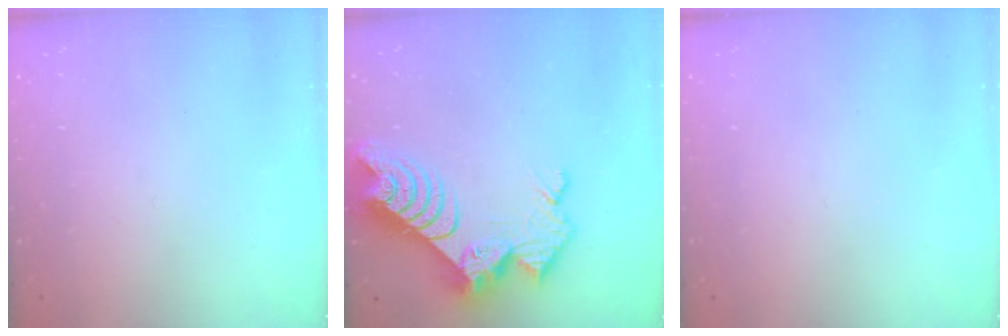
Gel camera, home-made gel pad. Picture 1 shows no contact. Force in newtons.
{"total": 12.1, "press": 12.0, "slide": 0.9}
{"total": 0.0}